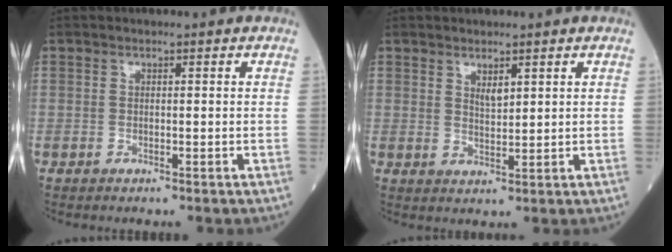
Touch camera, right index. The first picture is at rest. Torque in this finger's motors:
{"motor_torque": [0.02, 0.06, 0.00, 0.02]}